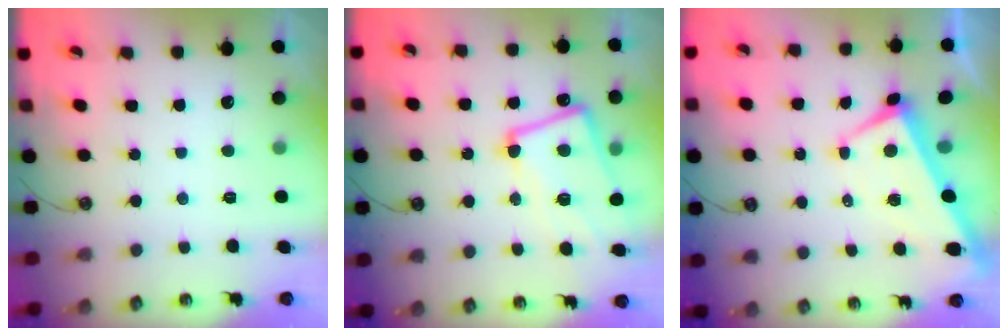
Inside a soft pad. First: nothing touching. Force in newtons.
{"total": 5.7, "press": 5.6, "slide": 1.4}
{"total": 0.9, "press": 0.4, "slide": 0.8}